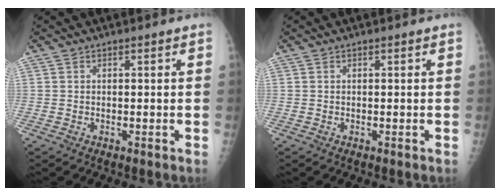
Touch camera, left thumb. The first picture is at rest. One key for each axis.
{"total": 0.0}